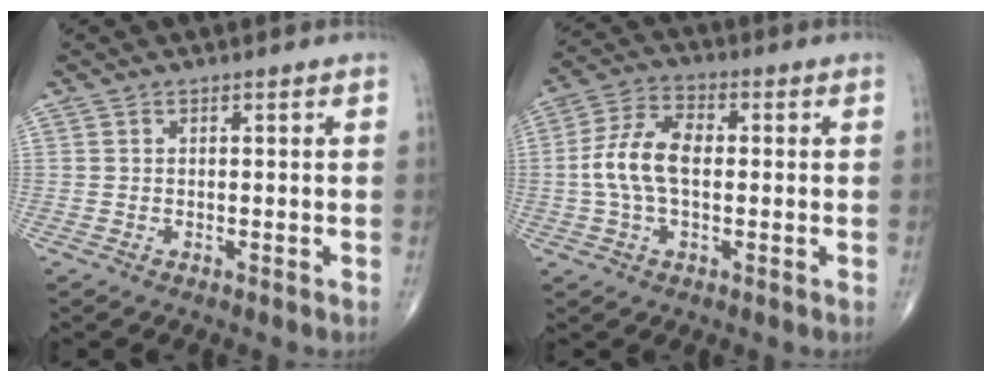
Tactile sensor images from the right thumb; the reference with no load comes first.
{"total": 9.8, "force": [-0.1, 5.4, 8.1], "torque": [-0.168, 0.023, -0.006]}